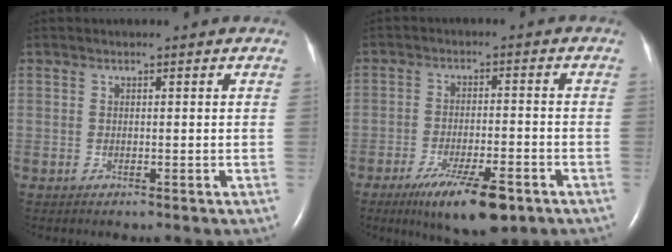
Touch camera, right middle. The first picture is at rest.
{"total": 10.6, "force": [-6.6, 2.1, 8.0], "torque": [-0.137, -0.019, -0.101]}